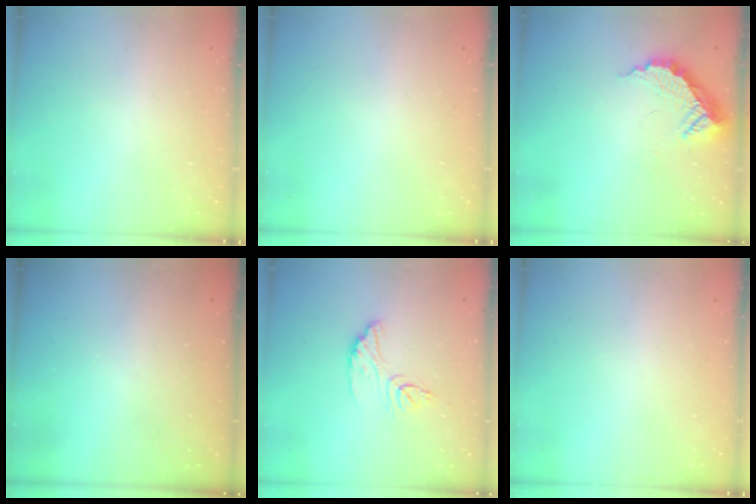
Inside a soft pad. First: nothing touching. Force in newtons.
{"total": 0.0}
{"total": 10.5, "press": 10.5, "slide": 0.3}
{"total": 3.2, "press": 3.2, "slide": 0.1}
{"total": 11.2, "press": 11.2, "slide": 0.9}
{"total": 0.0}